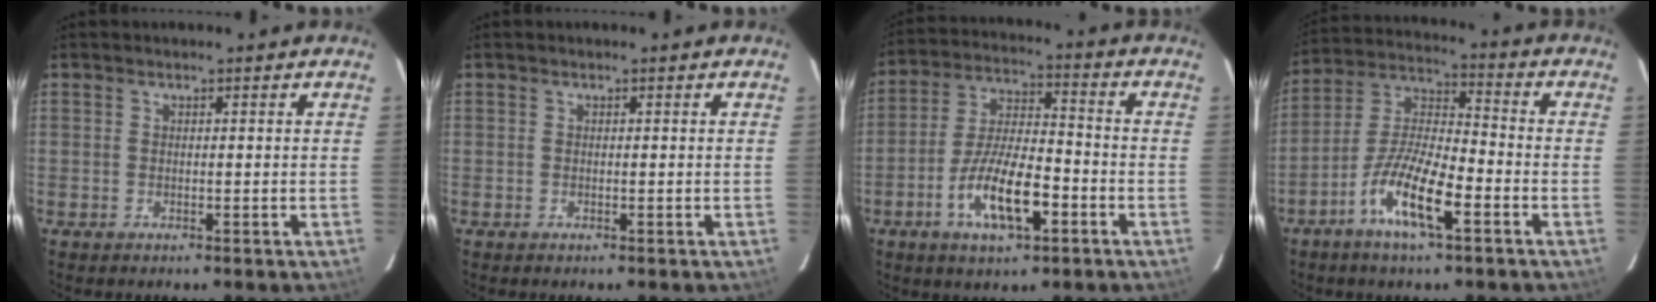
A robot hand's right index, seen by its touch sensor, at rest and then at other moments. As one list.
[{"total": 0.0}, {"total": 12.8, "force": [-5.6, 4.2, 10.8], "torque": [-0.214, -0.004, -0.097]}, {"total": 12.5, "force": [-6.3, 3.0, 10.4], "torque": [-0.209, -0.002, -0.125]}]